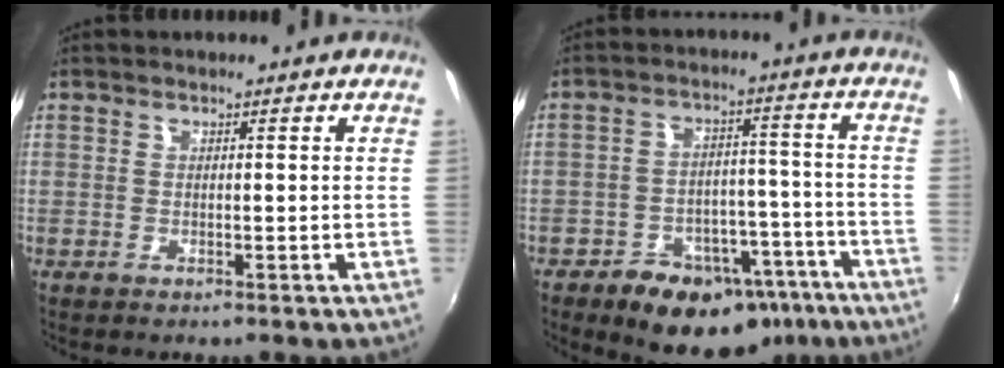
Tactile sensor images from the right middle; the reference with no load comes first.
{"total": 17.2, "force": [-11.5, 10.7, 7.2], "torque": [-0.129, 0.035, -0.135]}